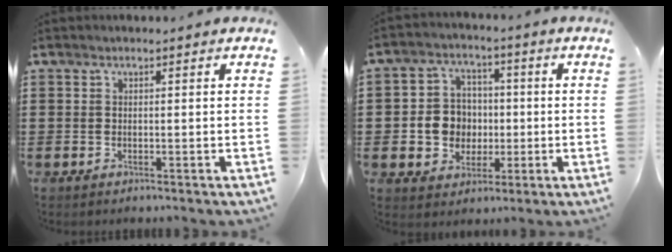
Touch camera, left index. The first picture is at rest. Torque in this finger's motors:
{"motor_torque": [0.89, -0.16, 0.31, 0.07]}